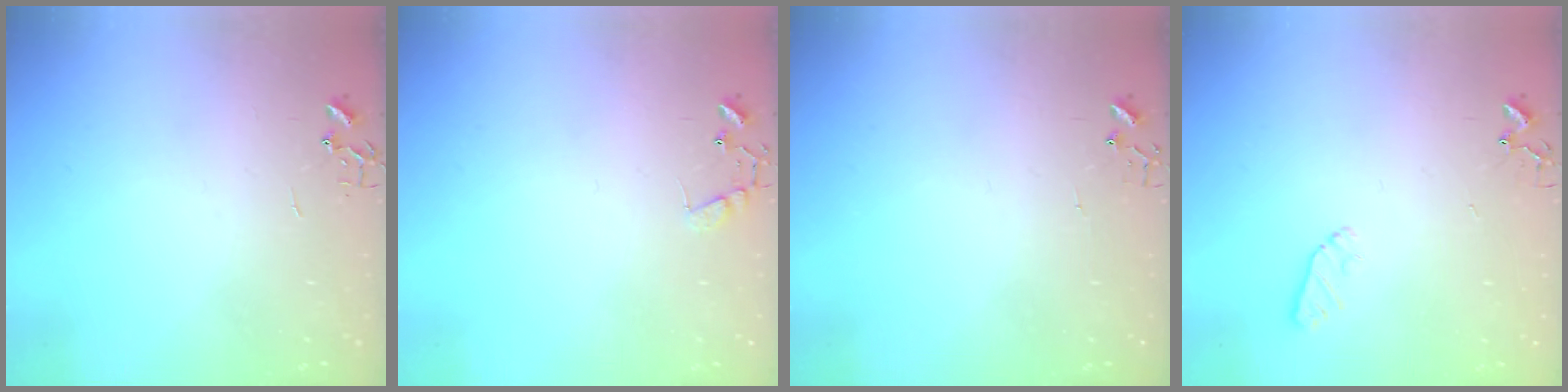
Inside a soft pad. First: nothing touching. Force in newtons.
{"total": 6.8, "press": 6.8, "slide": 0.5}
{"total": 3.6, "press": 3.6, "slide": 0.4}
{"total": 5.6, "press": 5.5, "slide": 1.0}